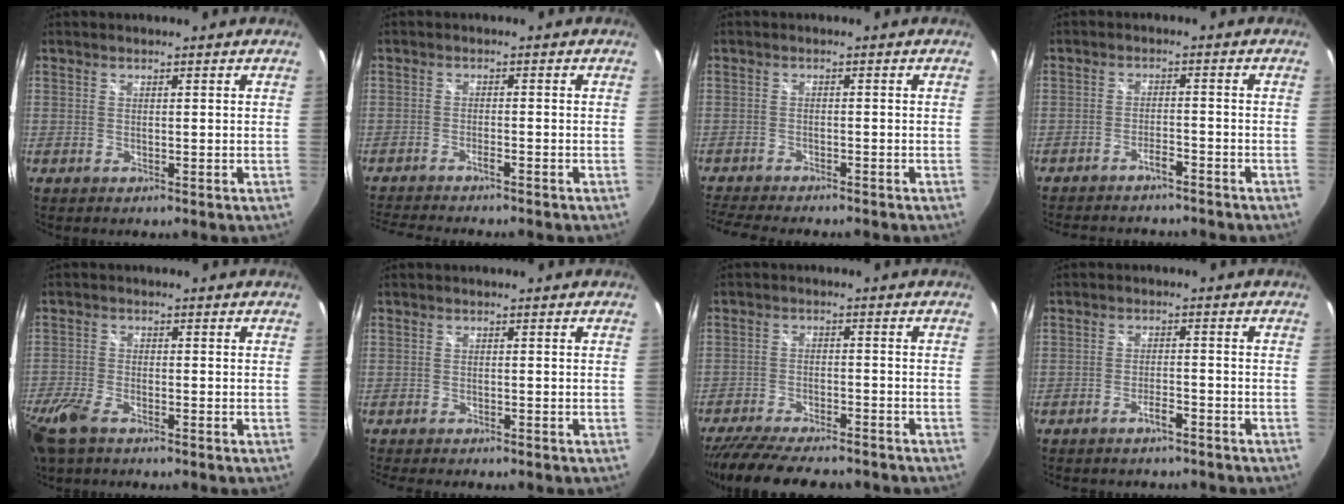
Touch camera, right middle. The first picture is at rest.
{"total": 7.3, "force": [-6.6, 0.4, 3.1], "torque": [-0.077, -0.015, -0.108]}
{"total": 8.8, "force": [-7.9, 1.3, 3.6], "torque": [-0.091, -0.022, -0.130]}
{"total": 8.3, "force": [-7.4, 1.9, 3.2], "torque": [-0.081, -0.005, -0.107]}
{"total": 9.3, "force": [-6.3, 3.7, 5.7], "torque": [-0.153, -0.029, -0.125]}
{"total": 4.5, "force": [-3.9, 0.6, 2.2], "torque": [-0.040, -0.019, -0.063]}
{"total": 16.3, "force": [-13.9, 3.8, 7.6], "torque": [-0.158, -0.032, -0.215]}
{"total": 3.5, "force": [-3.1, 1.0, 1.5], "torque": [-0.041, 0.000, -0.048]}